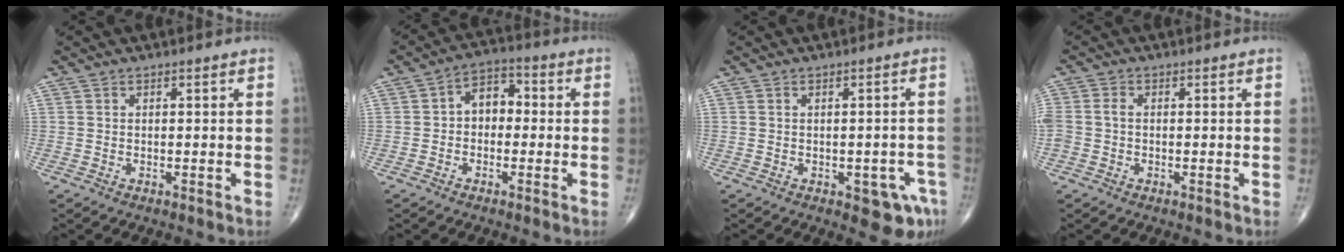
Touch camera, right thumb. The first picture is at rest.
{"total": 6.3, "force": [-0.2, 4.5, 4.4], "torque": [-0.042, 0.026, -0.018]}
{"total": 6.2, "force": [-2.8, 2.8, 4.8], "torque": [-0.035, 0.008, -0.028]}
{"total": 3.2, "force": [-0.3, 2.4, 2.2], "torque": [-0.055, 0.012, -0.009]}